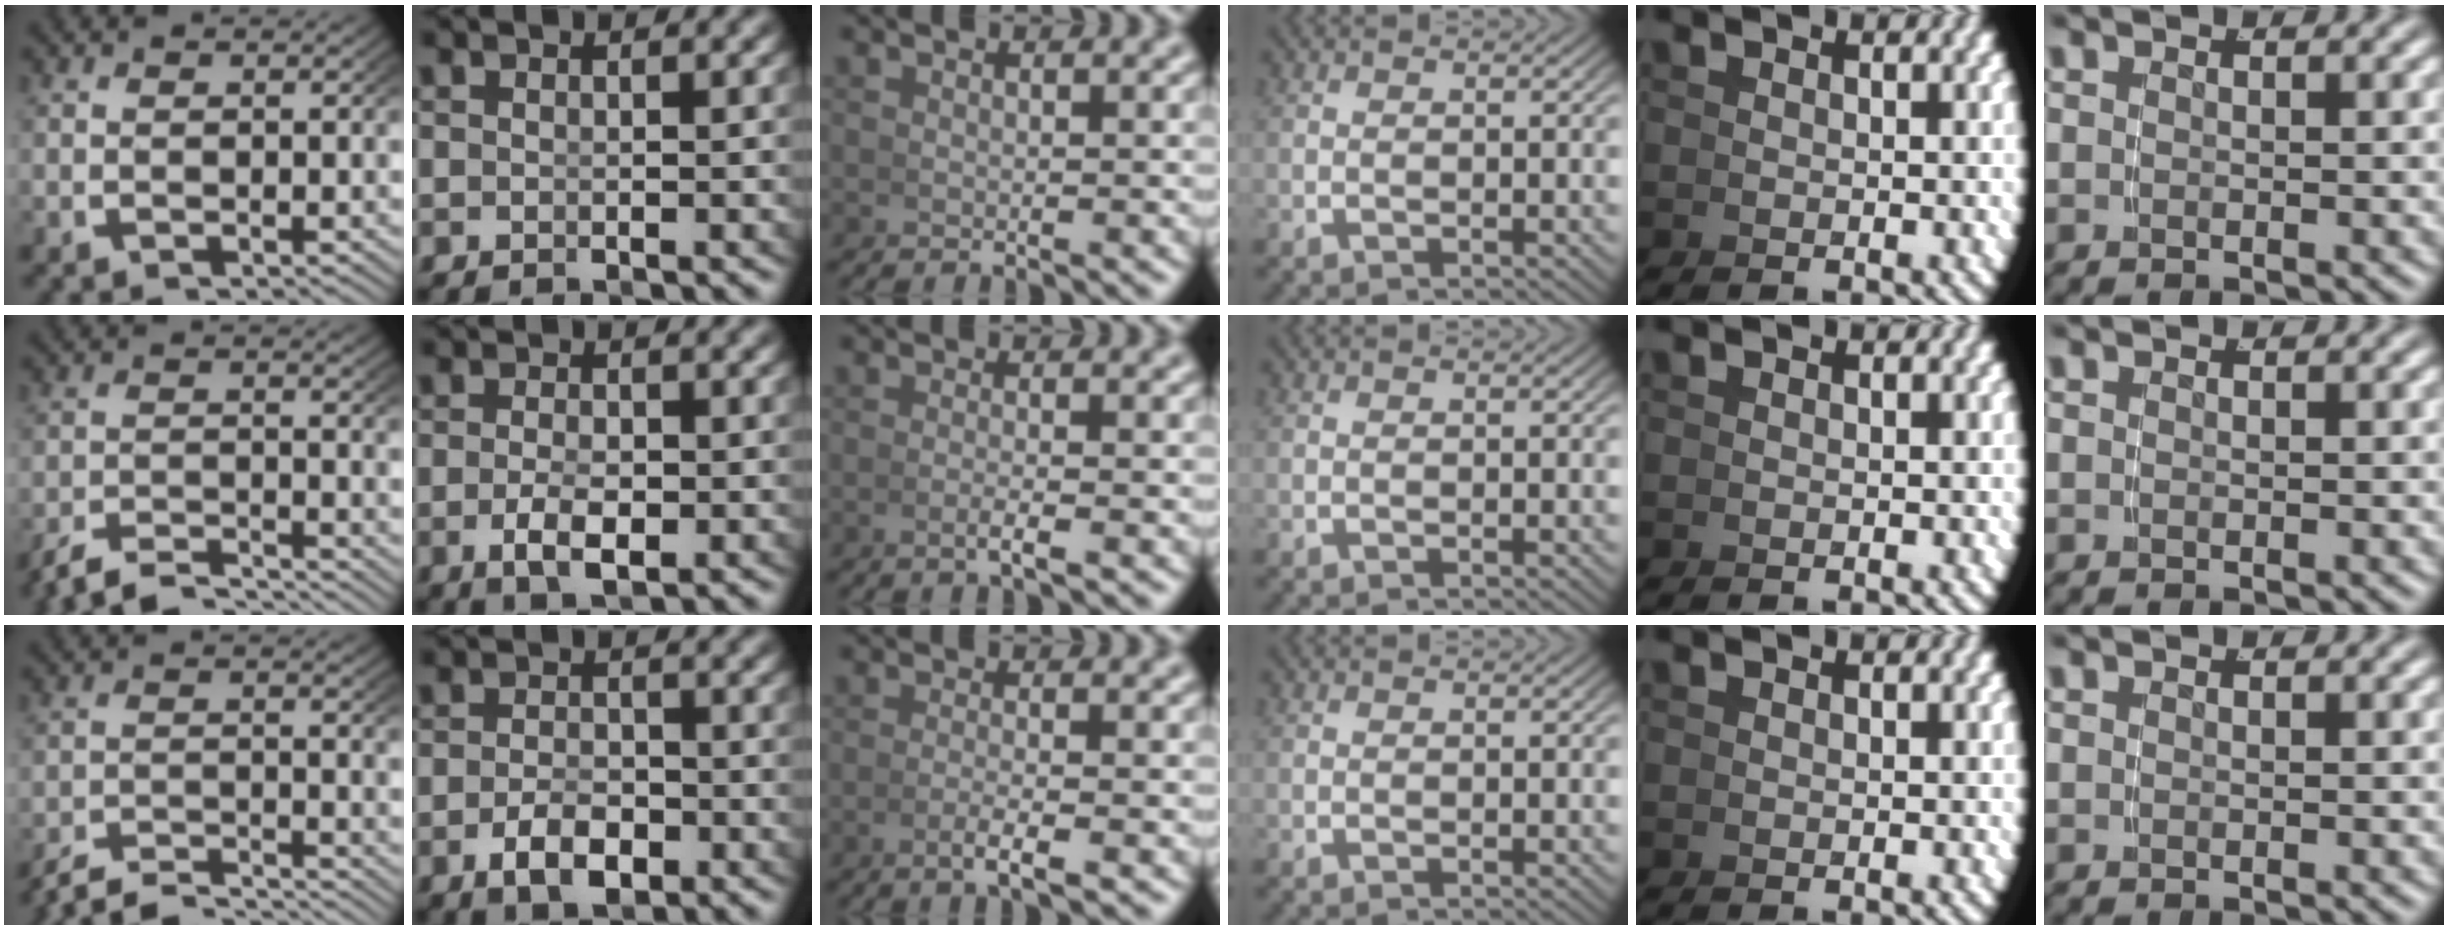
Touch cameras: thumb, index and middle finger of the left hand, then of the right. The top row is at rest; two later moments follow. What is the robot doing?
{"motion": "grasp_and_lifting", "object": "photo album"}